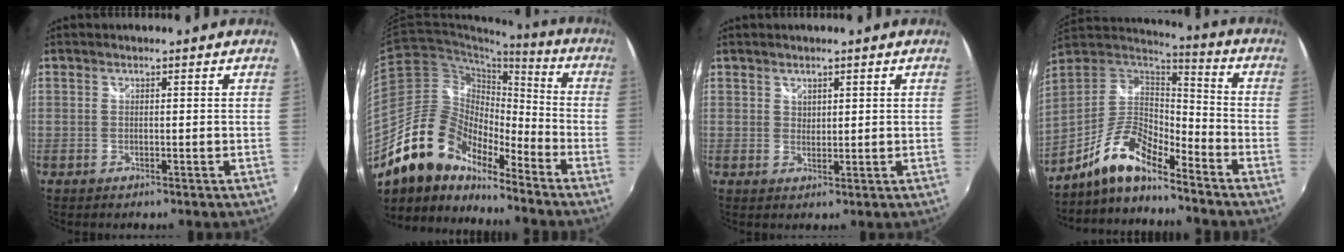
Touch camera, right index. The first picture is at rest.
{"total": 16.2, "force": [-13.1, 7.5, 6.1], "torque": [-0.121, 0.023, -0.248]}
{"total": 1.5, "force": [1.2, 0.9, 0.3], "torque": [0.002, 0.000, 0.021]}
{"total": 12.7, "force": [-9.6, 3.3, 7.7], "torque": [-0.166, 0.007, -0.188]}